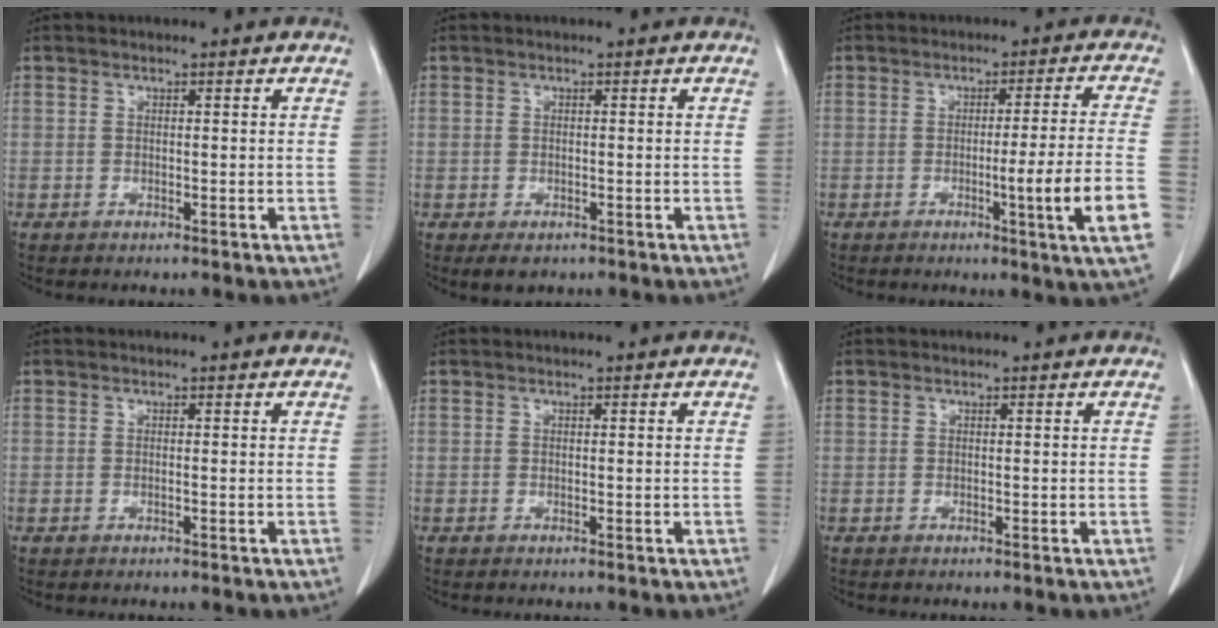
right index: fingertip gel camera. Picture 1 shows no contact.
{"total": 2.2, "force": [-1.3, 1.5, 1.0], "torque": [-0.012, -0.001, -0.009]}
{"total": 10.0, "force": [-3.1, -1.8, 9.4], "torque": [-0.127, -0.018, -0.046]}
{"total": 0.0}
{"total": 0.0}
{"total": 0.0}